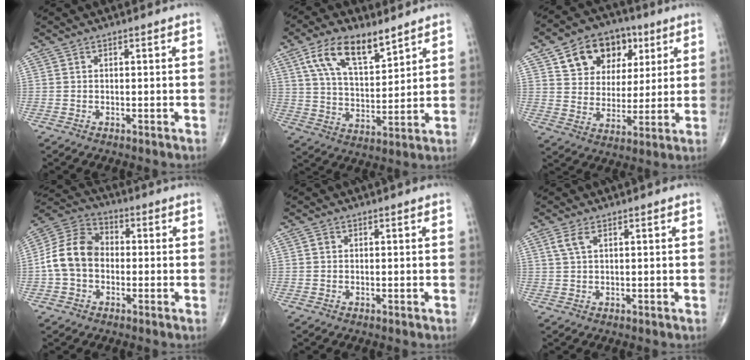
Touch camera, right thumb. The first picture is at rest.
{"total": 13.1, "force": [7.6, 5.9, 8.9], "torque": [-0.144, -0.030, 0.147]}
{"total": 15.2, "force": [6.7, 11.3, 7.6], "torque": [-0.080, -0.008, 0.115]}
{"total": 11.3, "force": [-1.0, 8.6, 7.2], "torque": [-0.128, 0.037, -0.031]}
{"total": 0.7, "force": [0.1, 0.6, 0.3], "torque": [-0.004, 0.001, 0.000]}
{"total": 2.6, "force": [1.2, 0.9, 2.1], "torque": [-0.055, 0.008, 0.031]}